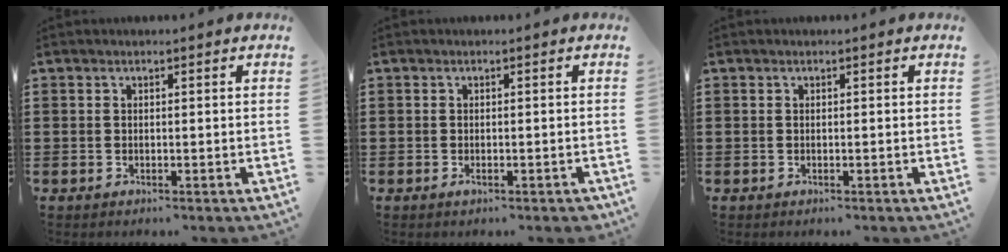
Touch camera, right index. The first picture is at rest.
{"total": 0.8, "force": [-0.4, 0.2, 0.7], "torque": [-0.015, -0.005, -0.007]}
{"total": 0.0}